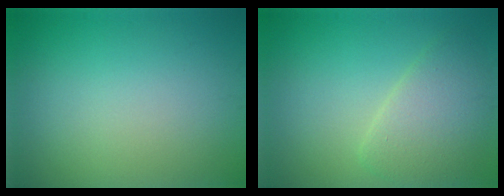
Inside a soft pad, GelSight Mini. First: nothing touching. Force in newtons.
{"total": 4.3, "press": 4.3, "slide": 0.5}